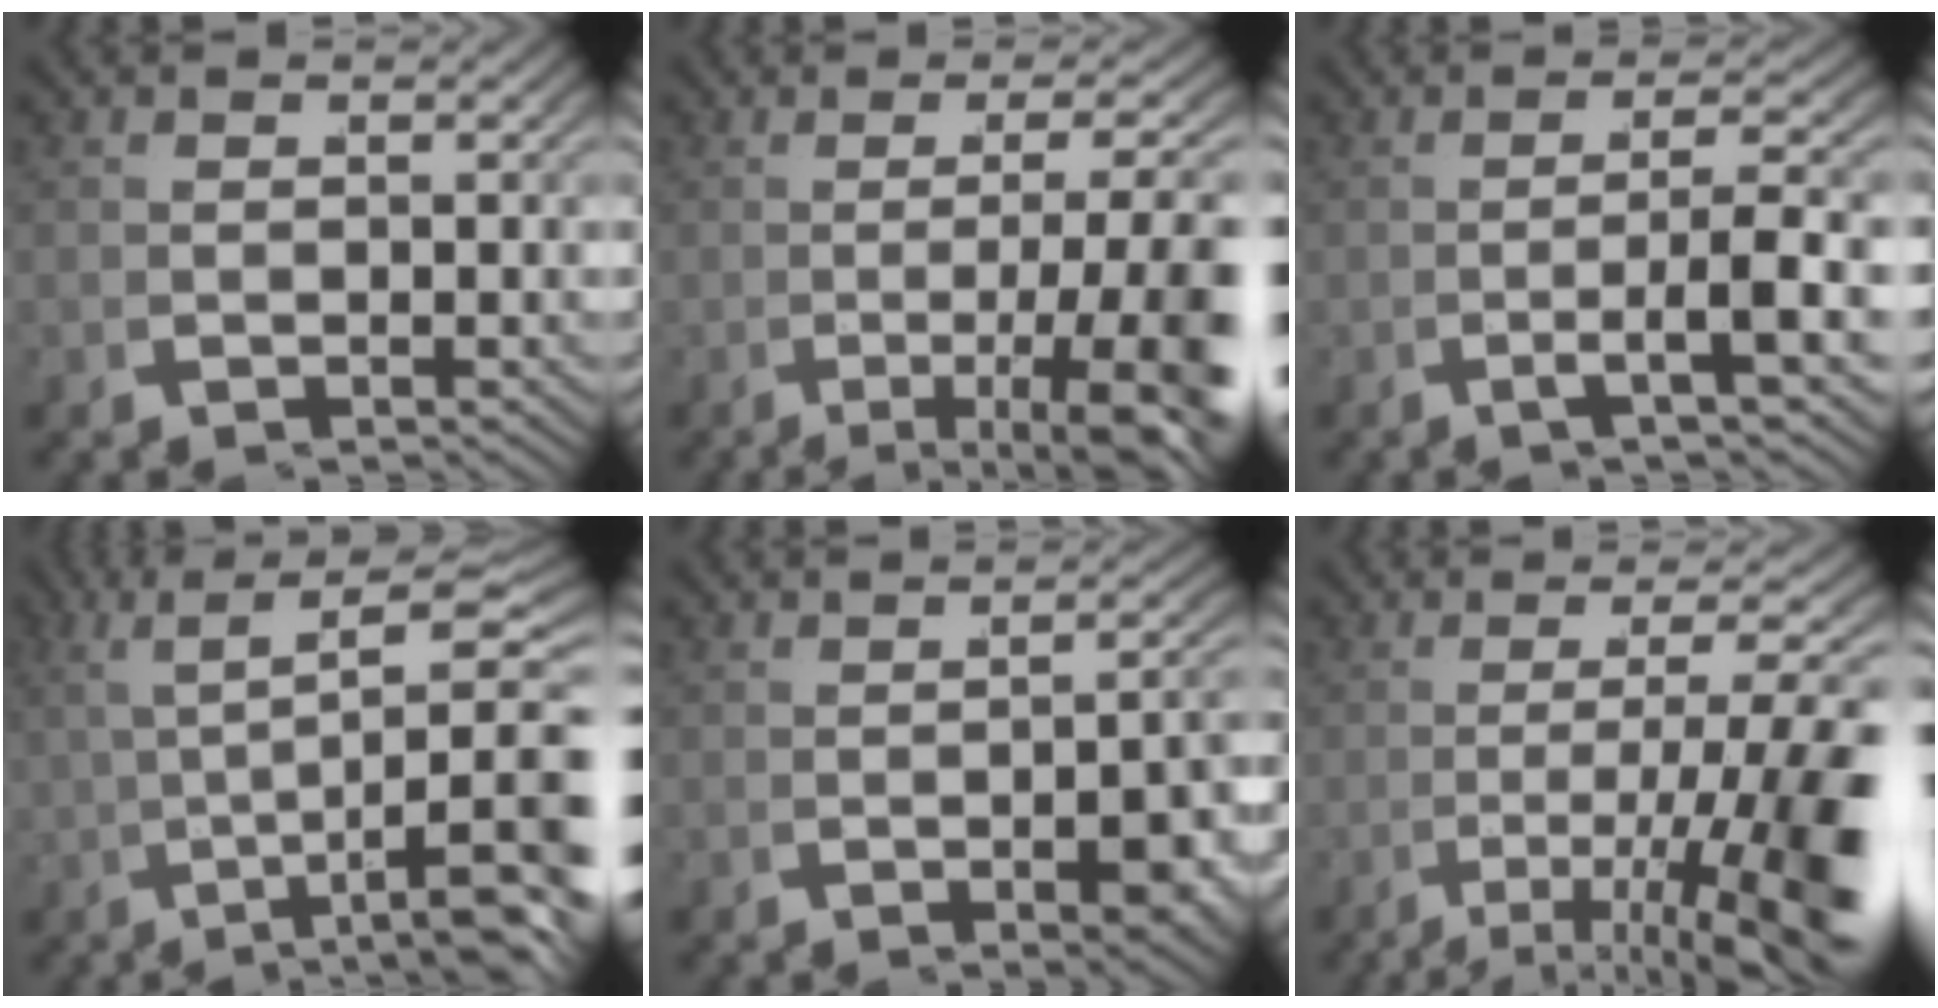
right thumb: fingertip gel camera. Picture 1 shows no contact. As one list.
[{"total": 10.0, "force": [-2.0, 4.3, 8.7], "torque": [-0.134, -0.022, -0.015]}, {"total": 4.9, "force": [-0.4, 0.8, 4.8], "torque": [-0.096, 0.004, -0.004]}, {"total": 11.1, "force": [1.9, 4.4, 10.0], "torque": [-0.148, -0.011, 0.047]}, {"total": 4.4, "force": [-1.2, 1.8, 3.8], "torque": [-0.047, 0.002, -0.017]}, {"total": 11.8, "force": [-2.6, 5.3, 10.2], "torque": [-0.161, -0.027, -0.022]}]